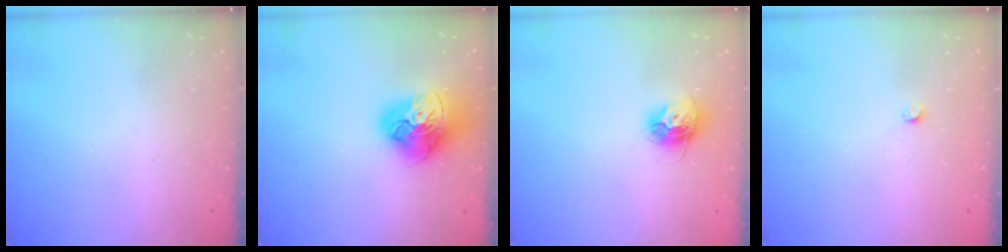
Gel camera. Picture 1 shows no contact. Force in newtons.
{"total": 17.4, "press": 17.3, "slide": 1.8}
{"total": 10.5, "press": 10.4, "slide": 0.9}
{"total": 2.5, "press": 2.5, "slide": 0.4}